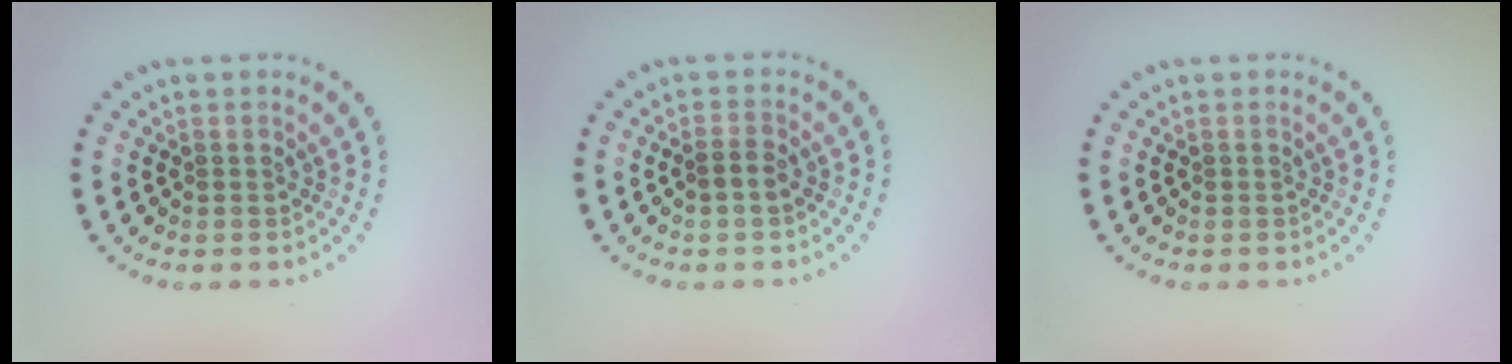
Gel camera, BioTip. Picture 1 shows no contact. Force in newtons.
{"total": 1.2, "press": 1.1, "slide": 0.4}
{"total": 0.0}